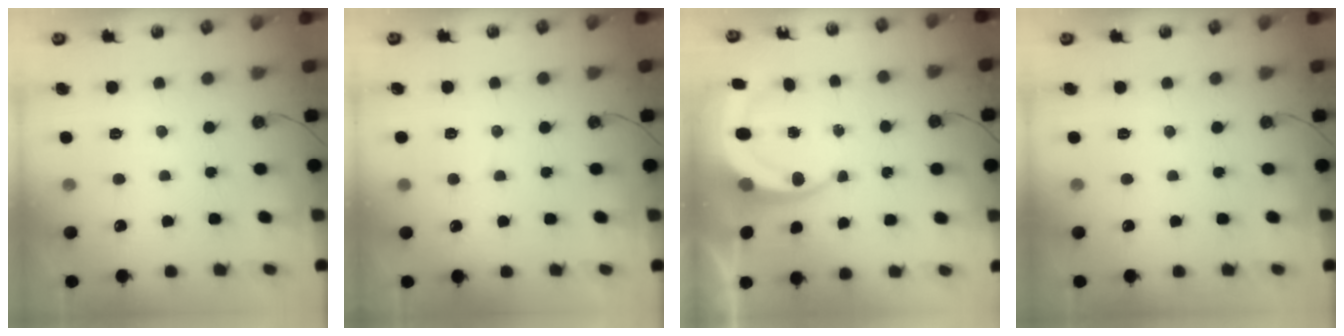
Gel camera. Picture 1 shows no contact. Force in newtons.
{"total": 4.7, "press": 4.6, "slide": 0.3}
{"total": 6.8, "press": 6.8, "slide": 0.8}
{"total": 0.0}